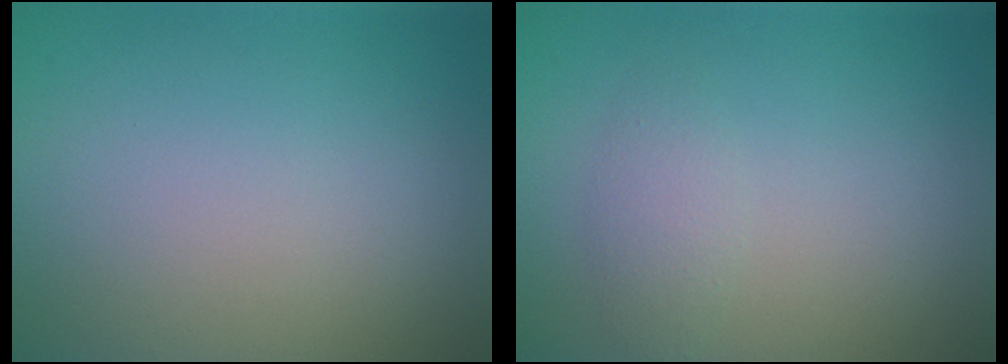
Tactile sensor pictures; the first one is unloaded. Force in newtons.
{"total": 1.5, "press": 1.5, "slide": 0.1}